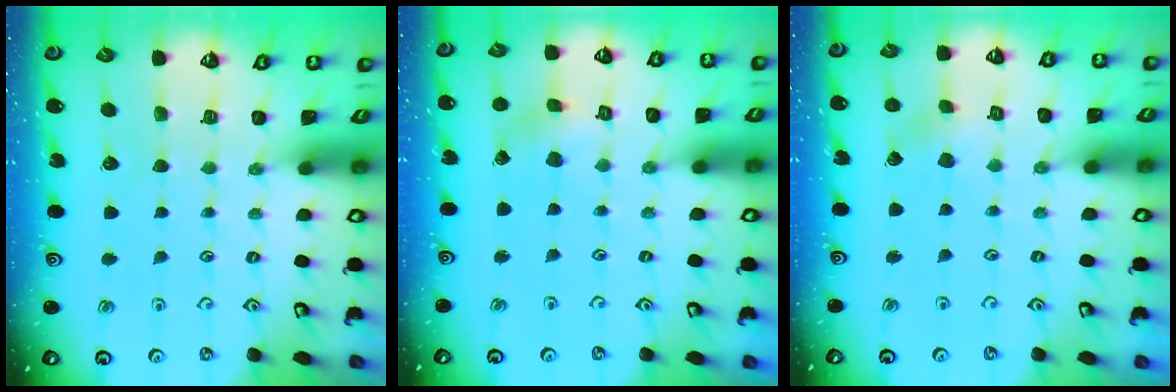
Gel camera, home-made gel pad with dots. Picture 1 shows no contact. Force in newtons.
{"total": 2.0, "press": 2.0, "slide": 0.3}
{"total": 3.3, "press": 3.3, "slide": 0.3}